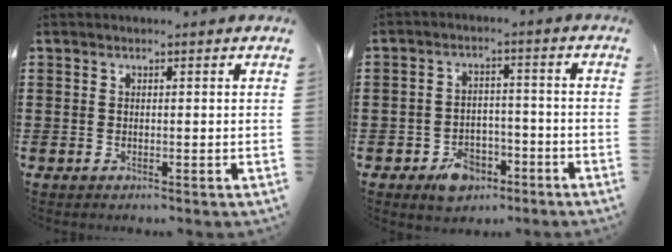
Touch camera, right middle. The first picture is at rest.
{"total": 5.7, "force": [-4.0, 3.3, 2.2], "torque": [-0.042, 0.019, -0.075]}